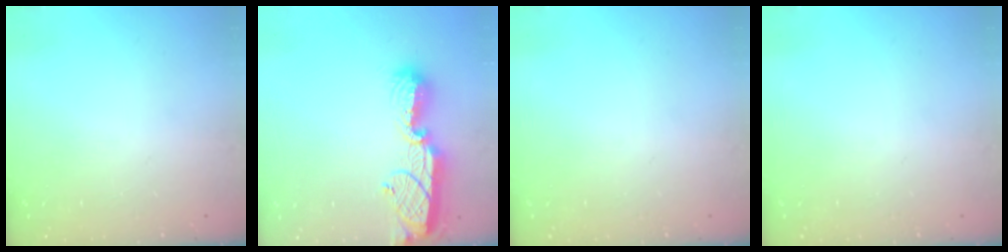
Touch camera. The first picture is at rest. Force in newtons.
{"total": 12.7, "press": 12.7, "slide": 1.0}
{"total": 0.0}
{"total": 0.0}